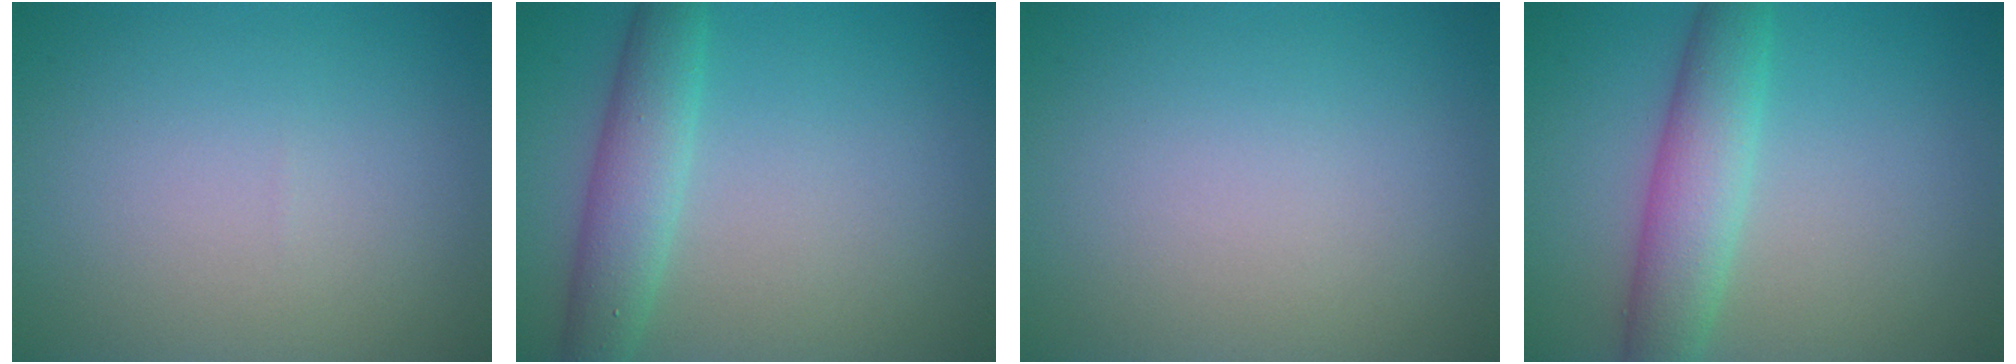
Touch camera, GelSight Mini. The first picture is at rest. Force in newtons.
{"total": 3.9, "press": 3.9, "slide": 0.2}
{"total": 0.0}
{"total": 4.8, "press": 4.8, "slide": 0.2}